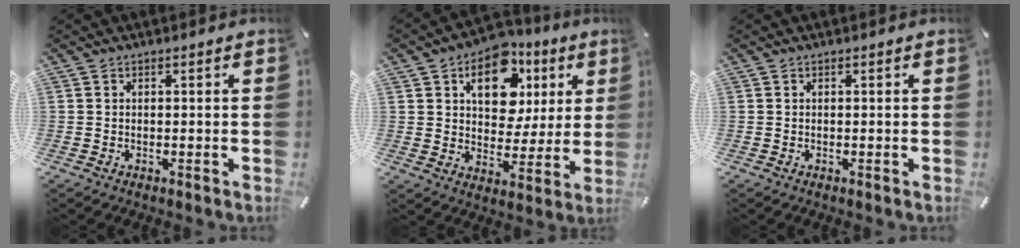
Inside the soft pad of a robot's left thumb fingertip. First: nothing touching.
{"total": 14.5, "force": [6.5, 10.1, 8.1], "torque": [-0.111, -0.024, 0.113]}
{"total": 0.0}